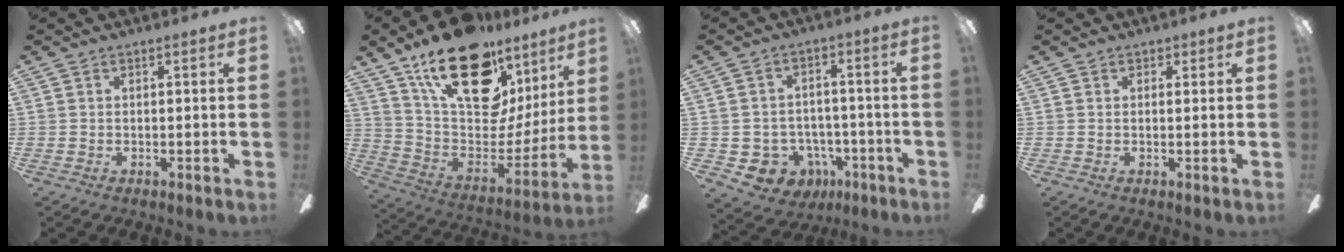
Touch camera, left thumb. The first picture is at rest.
{"total": 26.1, "force": [15.9, 12.9, 16.1], "torque": [-0.259, -0.096, 0.292]}
{"total": 7.5, "force": [-3.3, 6.4, 2.1], "torque": [-0.054, 0.023, -0.054]}
{"total": 1.0, "force": [0.7, 0.6, 0.2], "torque": [0.004, -0.001, 0.012]}